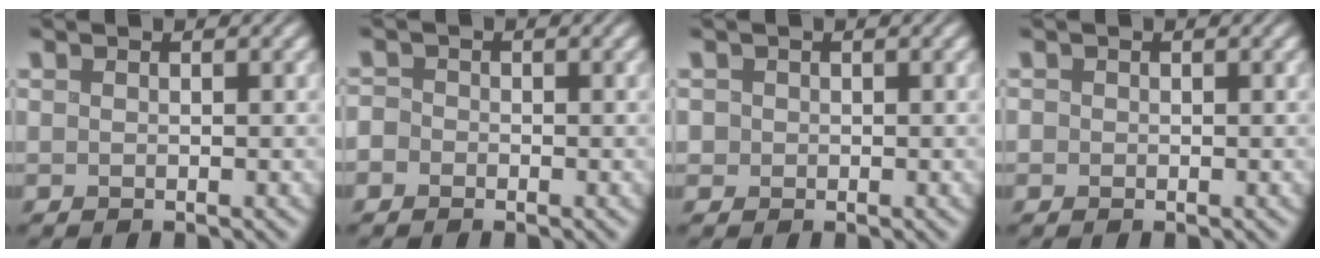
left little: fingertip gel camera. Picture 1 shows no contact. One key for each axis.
{"total": 2.9, "fx": -1.3, "fy": 2.5, "fz": 0.7, "tx": 0.002, "ty": 0.009, "tz": -0.048}
{"total": 1.7, "fx": 0.4, "fy": 1.5, "fz": 0.6, "tx": -0.006, "ty": 0.012, "tz": 0.005}
{"total": 0.9, "fx": 0.0, "fy": 0.9, "fz": 0.3, "tx": 0.000, "ty": 0.003, "tz": -0.003}